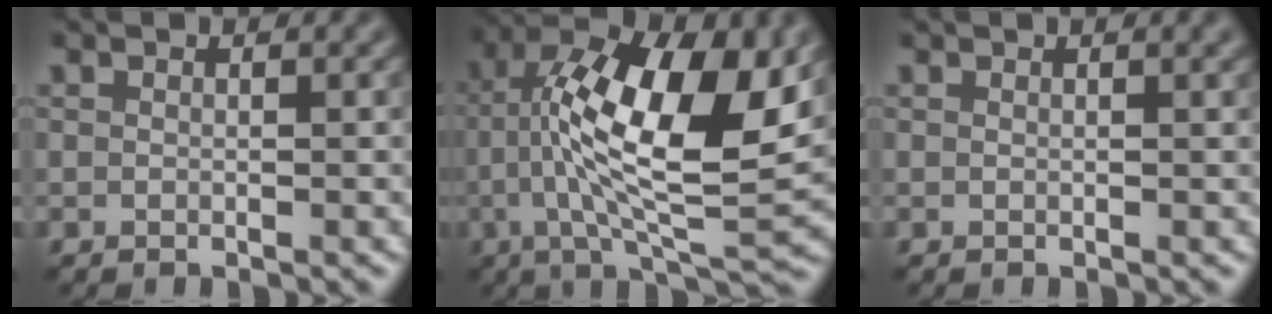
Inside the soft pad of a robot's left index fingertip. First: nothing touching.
{"total": 12.6, "force": [0.9, 4.1, 11.8], "torque": [-0.202, 0.013, 0.012]}
{"total": 1.1, "force": [0.6, 0.3, 0.8], "torque": [-0.004, 0.007, 0.008]}